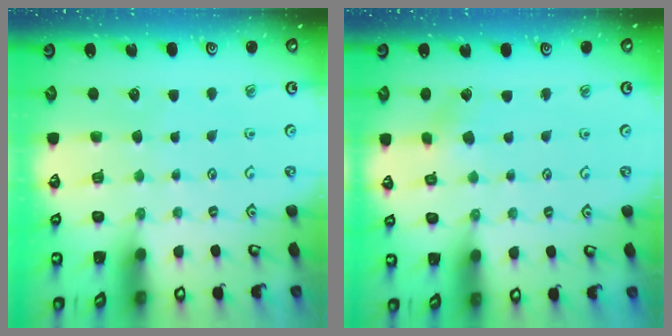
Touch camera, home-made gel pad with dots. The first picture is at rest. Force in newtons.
{"total": 2.5, "press": 2.4, "slide": 0.8}